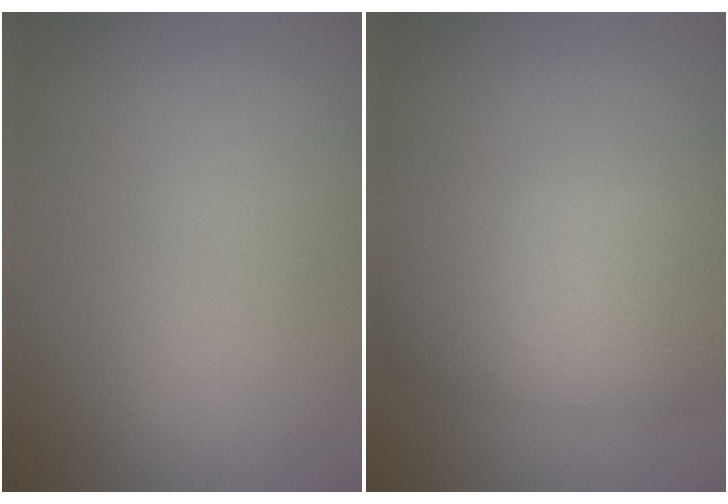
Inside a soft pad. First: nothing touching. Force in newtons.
{"total": 7.0, "press": 7.0, "slide": 0.2}